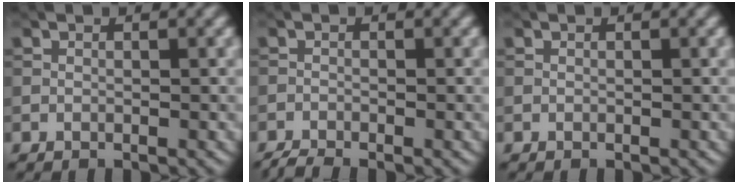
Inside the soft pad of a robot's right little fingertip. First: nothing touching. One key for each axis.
{"total": 1.6, "fx": -1.5, "fy": 0.1, "fz": 0.6, "tx": -0.013, "ty": -0.006, "tz": -0.036}
{"total": 0.0}